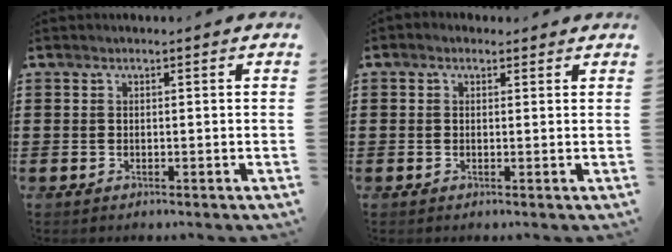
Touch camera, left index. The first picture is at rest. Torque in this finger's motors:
{"motor_torque": [2.14, 0.00, 0.03, -0.08]}